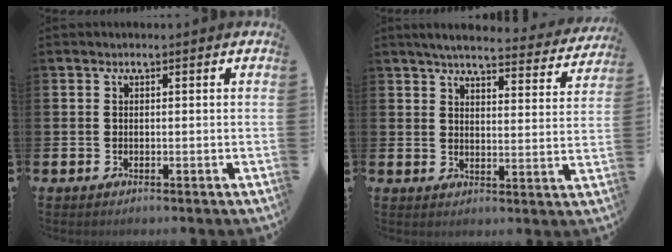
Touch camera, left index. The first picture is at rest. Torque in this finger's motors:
{"motor_torque": [0.57, -1.56, 0.34, 0.11]}